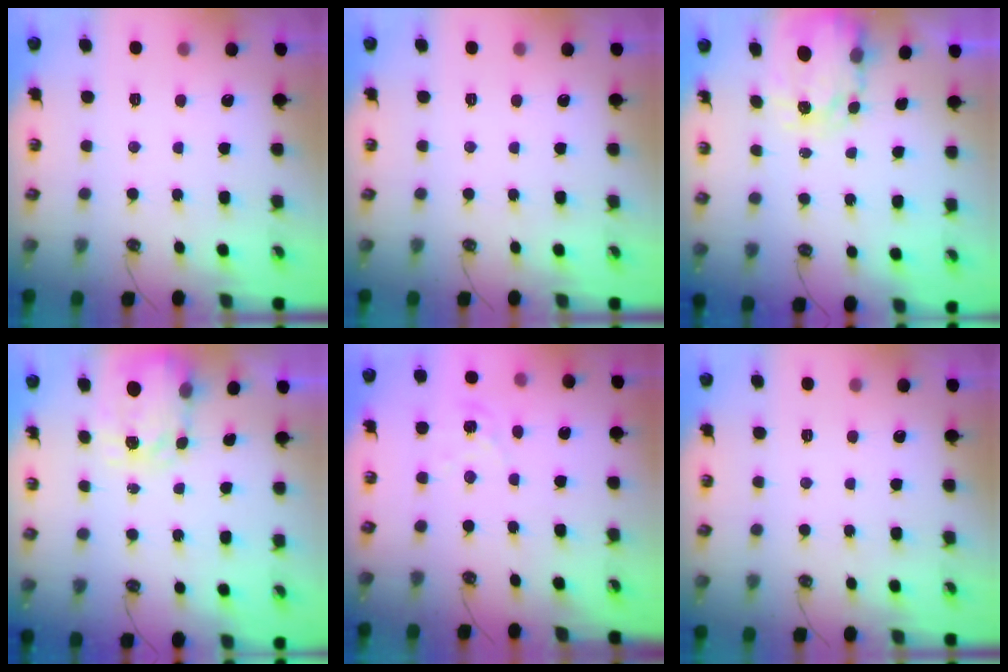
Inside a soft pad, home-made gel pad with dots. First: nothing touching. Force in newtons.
{"total": 0.0}
{"total": 4.1, "press": 4.1, "slide": 0.3}
{"total": 3.8, "press": 3.7, "slide": 0.6}
{"total": 1.6, "press": 1.6, "slide": 0.2}
{"total": 0.0}